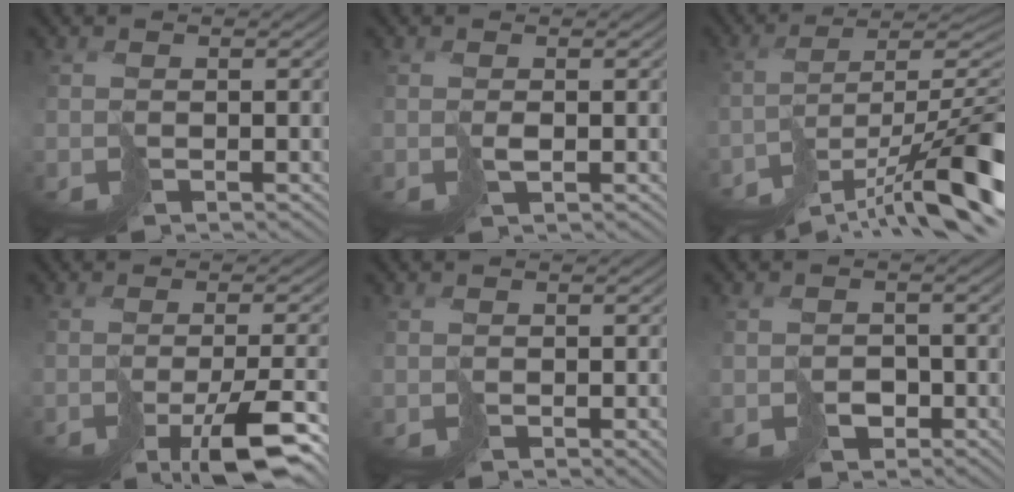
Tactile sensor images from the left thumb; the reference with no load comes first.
{"total": 0.8, "force": [0.1, 0.2, 0.8], "torque": [-0.014, 0.000, 0.002]}
{"total": 15.2, "force": [-8.5, 4.5, 11.7], "torque": [-0.183, -0.008, -0.148]}
{"total": 9.1, "force": [-4.9, 2.0, 7.4], "torque": [-0.109, -0.009, -0.082]}
{"total": 2.0, "force": [-1.0, 0.7, 1.5], "torque": [-0.023, -0.003, -0.011]}
{"total": 1.8, "force": [-0.9, 1.4, 0.8], "torque": [-0.008, -0.002, -0.014]}